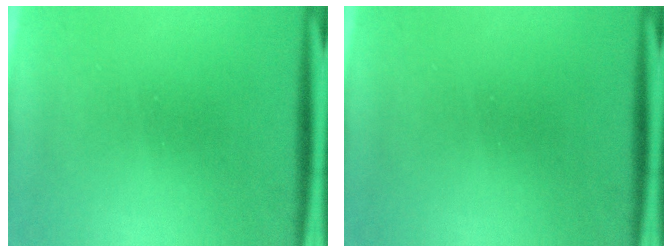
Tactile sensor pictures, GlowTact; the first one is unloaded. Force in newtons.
{"total": 0.0}